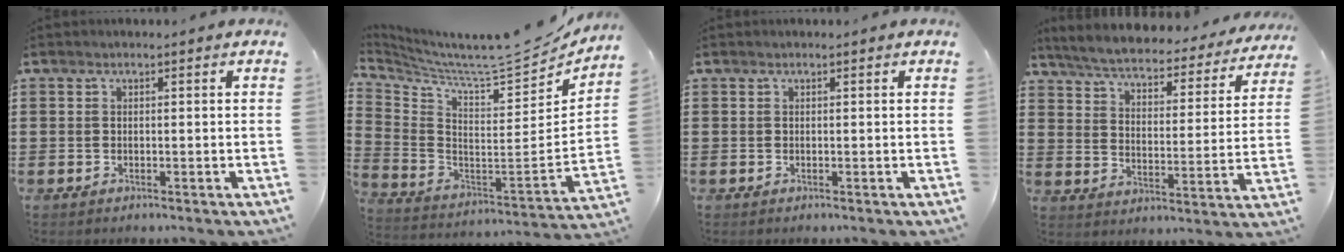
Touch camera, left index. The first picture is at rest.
{"total": 7.8, "force": [7.2, 0.3, 3.0], "torque": [-0.090, -0.072, 0.113]}
{"total": 0.0}
{"total": 4.6, "force": [4.3, 0.3, 1.5], "torque": [-0.055, -0.036, 0.067]}